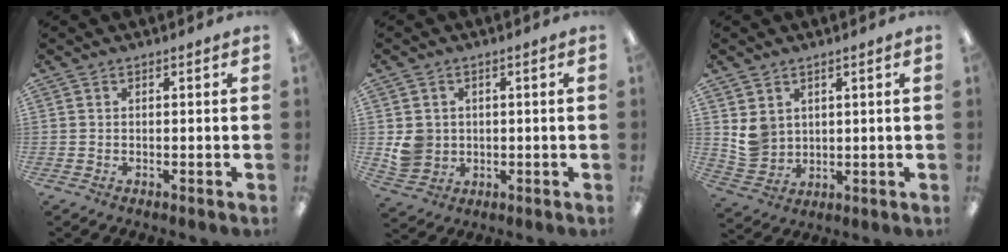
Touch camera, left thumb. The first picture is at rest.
{"total": 5.2, "force": [0.8, 5.0, 1.4], "torque": [-0.019, 0.007, 0.019]}
{"total": 5.5, "force": [2.5, 4.6, 1.4], "torque": [-0.025, -0.004, 0.050]}